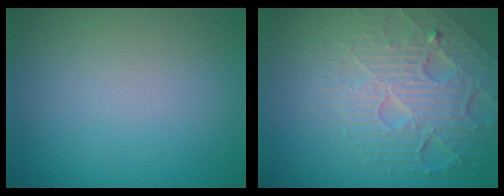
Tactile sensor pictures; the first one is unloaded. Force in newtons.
{"total": 8.0, "press": 5.5, "slide": 5.8}